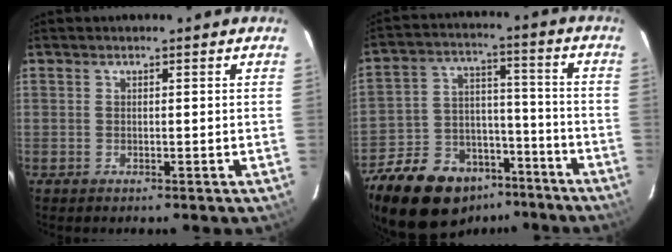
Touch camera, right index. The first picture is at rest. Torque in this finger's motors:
{"motor_torque": [0.87, -1.27, 0.16, 0.00]}